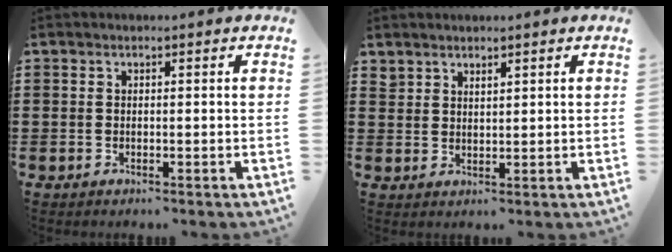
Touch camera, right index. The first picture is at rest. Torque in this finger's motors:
{"motor_torque": [-0.29, -0.29, -0.02, -0.02]}